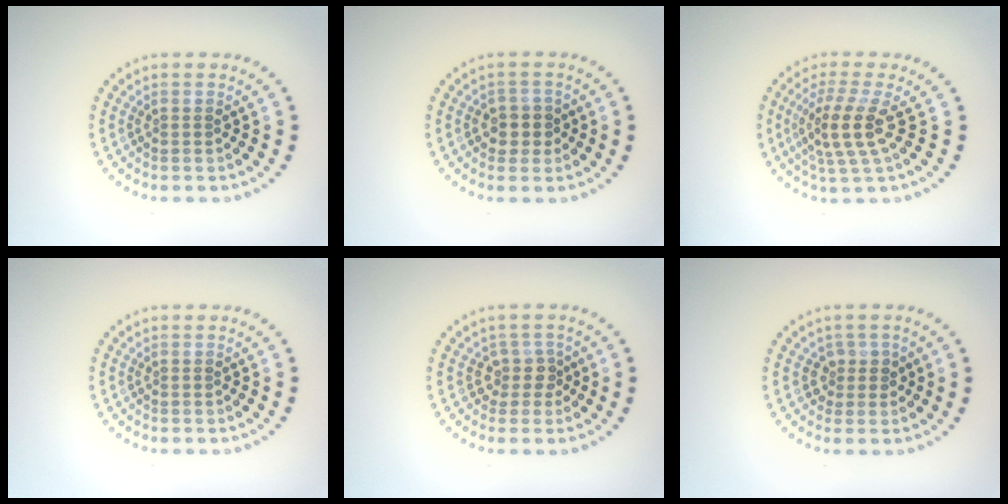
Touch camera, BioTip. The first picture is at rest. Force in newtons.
{"total": 2.3, "press": 2.1, "slide": 1.0}
{"total": 3.8, "press": 3.1, "slide": 2.2}
{"total": 0.0}
{"total": 1.8, "press": 1.3, "slide": 1.3}
{"total": 1.5, "press": 1.3, "slide": 0.9}